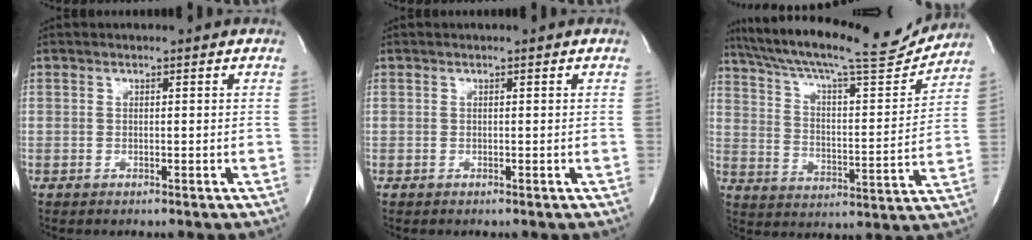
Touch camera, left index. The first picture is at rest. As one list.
[{"total": 0.0}, {"total": 22.0, "force": [19.9, 2.8, 9.0], "torque": [-0.161, -0.014, 0.289]}]